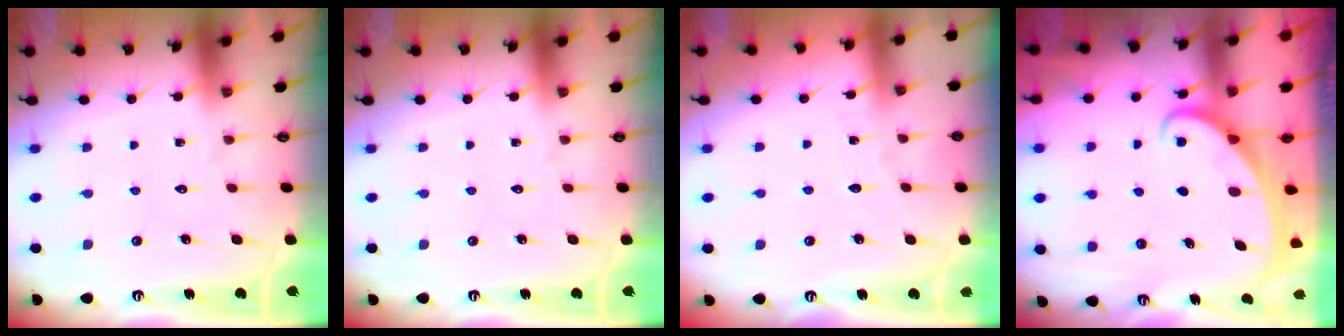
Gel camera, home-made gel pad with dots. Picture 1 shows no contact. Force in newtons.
{"total": 0.0}
{"total": 2.7, "press": 2.7, "slide": 0.4}
{"total": 2.0, "press": 2.0, "slide": 0.2}